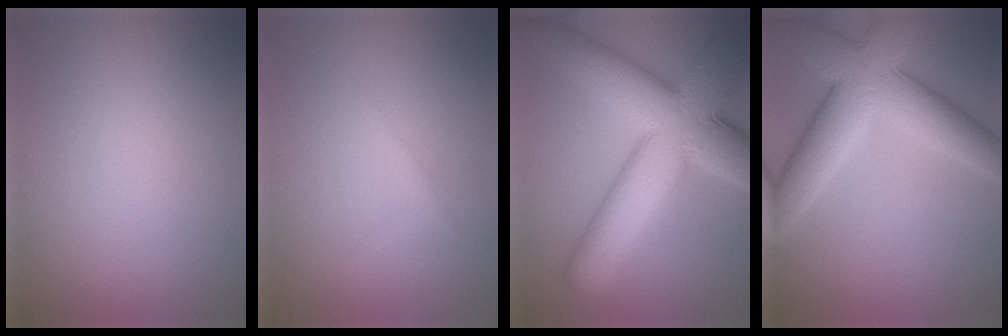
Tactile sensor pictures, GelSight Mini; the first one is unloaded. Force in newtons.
{"total": 0.8, "press": 0.8, "slide": 0.0}
{"total": 12.7, "press": 12.7, "slide": 0.4}
{"total": 8.6, "press": 8.6, "slide": 0.7}